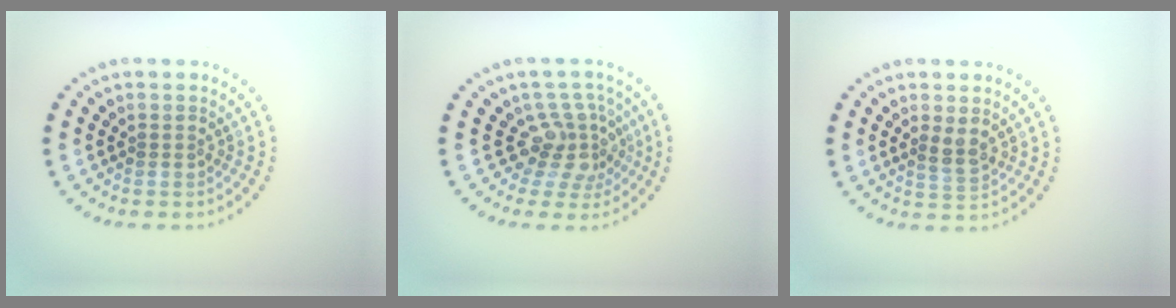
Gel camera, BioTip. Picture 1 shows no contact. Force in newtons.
{"total": 3.5, "press": 2.5, "slide": 2.4}
{"total": 1.6, "press": 1.4, "slide": 0.8}